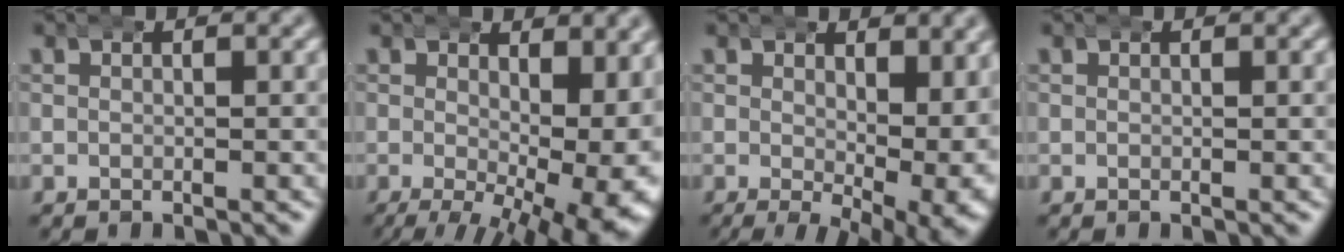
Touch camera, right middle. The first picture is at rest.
{"total": 10.1, "force": [-4.0, 4.7, 8.1], "torque": [-0.110, -0.046, -0.039]}
{"total": 6.4, "force": [-1.5, 2.9, 5.6], "torque": [-0.068, -0.033, -0.009]}
{"total": 0.0}